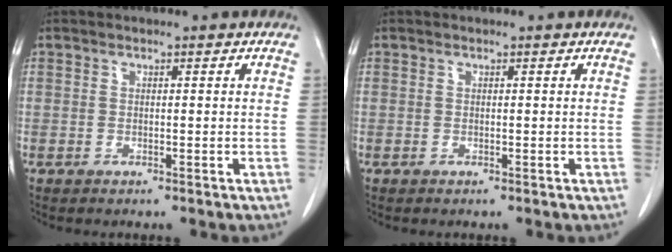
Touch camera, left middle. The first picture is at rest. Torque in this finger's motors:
{"motor_torque": [-0.02, 0.02, 0.02, 0.00]}